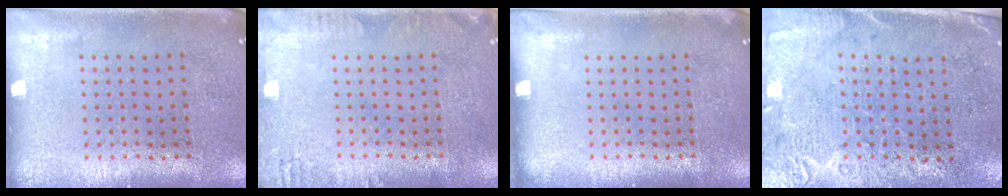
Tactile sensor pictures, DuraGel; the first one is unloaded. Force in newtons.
{"total": 1.7, "press": 1.7, "slide": 0.2}
{"total": 0.0}
{"total": 2.7, "press": 2.4, "slide": 1.4}